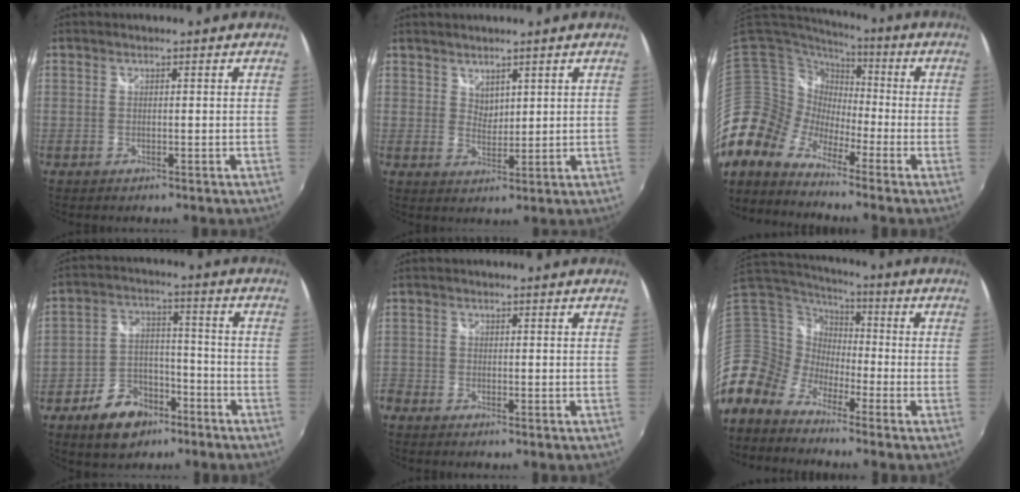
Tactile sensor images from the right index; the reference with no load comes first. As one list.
[{"total": 2.8, "force": [2.1, 1.6, 0.7], "torque": [-0.005, 0.002, 0.040]}, {"total": 7.6, "force": [-5.0, 5.4, 2.1], "torque": [-0.035, 0.027, -0.126]}, {"total": 10.9, "force": [-7.0, 6.7, 5.0], "torque": [-0.109, 0.022, -0.109]}, {"total": 3.6, "force": [-2.5, 2.5, 0.7], "torque": [-0.028, -0.004, -0.054]}, {"total": 8.2, "force": [-5.4, 5.9, 1.7], "torque": [-0.039, 0.034, -0.141]}]